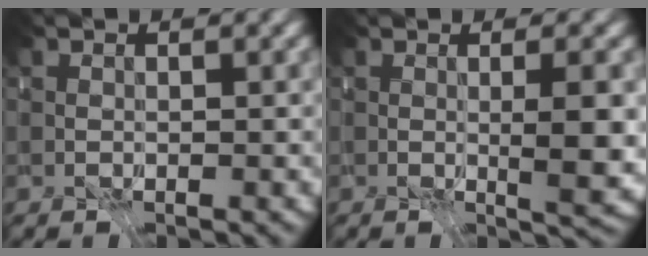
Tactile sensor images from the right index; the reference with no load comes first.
{"total": 3.8, "force": [-0.9, -0.4, 3.7], "torque": [-0.044, -0.025, -0.008]}